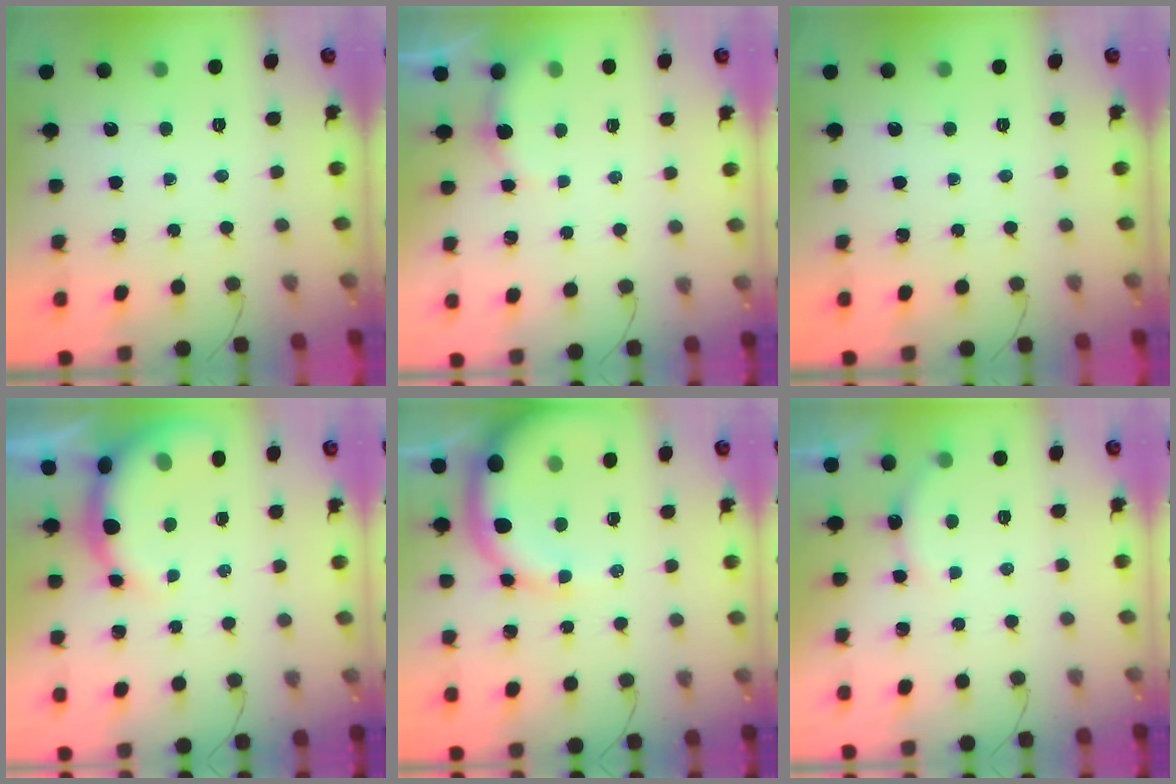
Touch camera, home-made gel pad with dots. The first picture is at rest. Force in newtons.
{"total": 2.7, "press": 2.6, "slide": 0.6}
{"total": 0.0}
{"total": 7.9, "press": 7.7, "slide": 1.4}
{"total": 12.0, "press": 11.8, "slide": 2.4}
{"total": 4.9, "press": 4.8, "slide": 1.0}